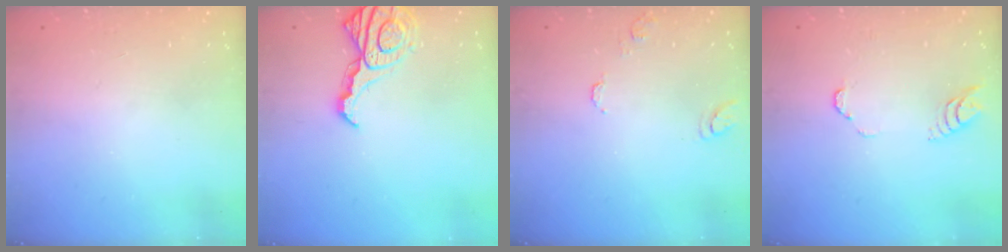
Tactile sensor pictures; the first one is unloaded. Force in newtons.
{"total": 13.7, "press": 13.7, "slide": 0.4}
{"total": 8.4, "press": 8.3, "slide": 0.6}
{"total": 3.9, "press": 3.9, "slide": 0.3}